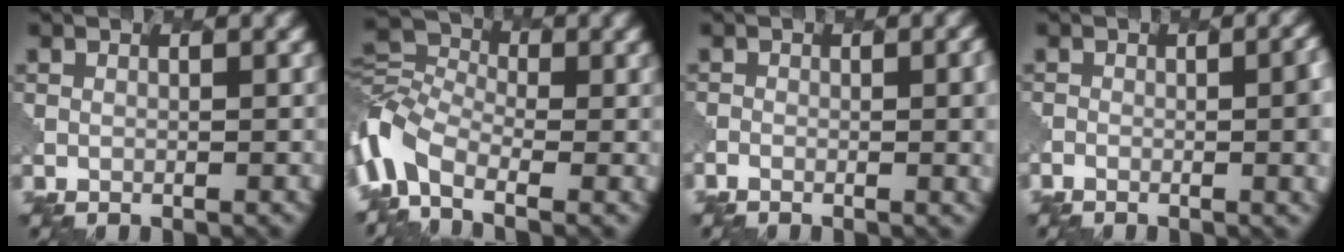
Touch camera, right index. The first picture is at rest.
{"total": 8.7, "force": [-3.4, 4.9, 6.4], "torque": [-0.143, 0.003, -0.084]}
{"total": 4.9, "force": [-1.0, 2.1, 4.3], "torque": [-0.034, 0.004, -0.016]}
{"total": 5.7, "force": [-0.9, 2.4, 5.1], "torque": [-0.040, 0.004, -0.017]}